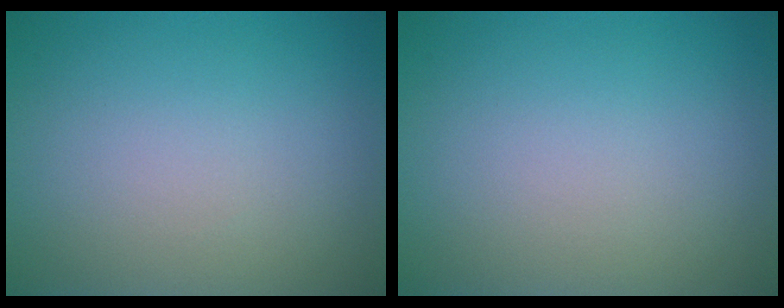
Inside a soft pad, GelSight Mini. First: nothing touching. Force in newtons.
{"total": 0.0}